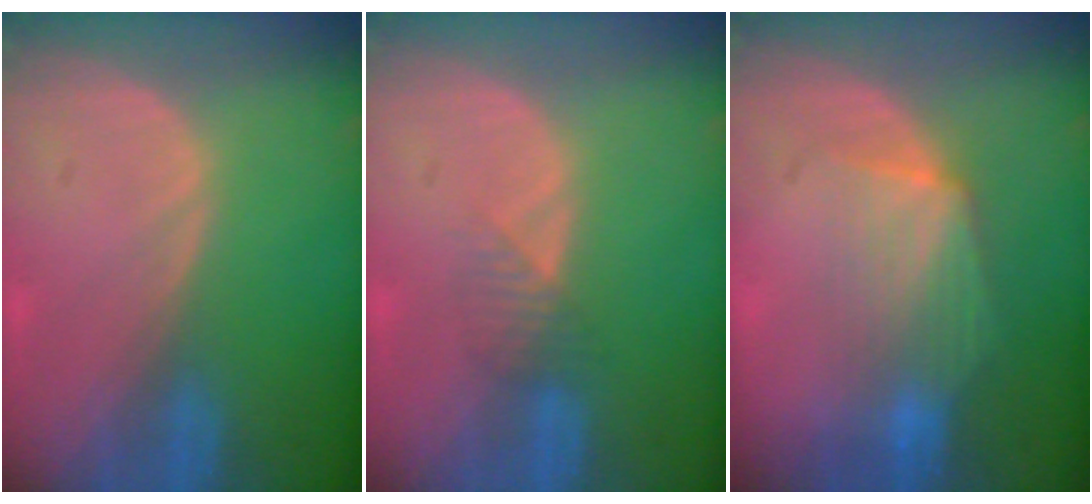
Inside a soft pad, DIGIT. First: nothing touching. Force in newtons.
{"total": 2.3, "press": 2.1, "slide": 1.0}
{"total": 7.0, "press": 6.3, "slide": 3.0}